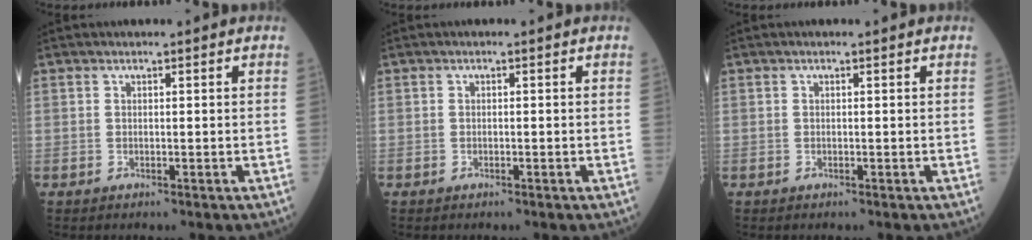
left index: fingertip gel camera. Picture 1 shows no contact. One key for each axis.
{"total": 0.0}
{"total": 0.0}